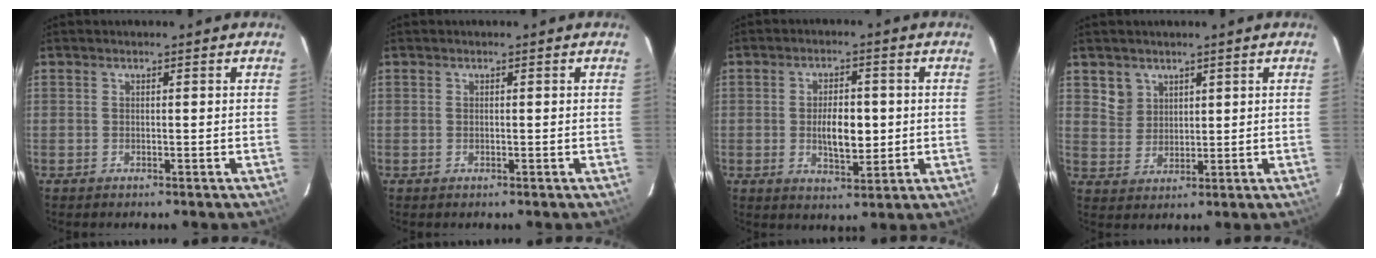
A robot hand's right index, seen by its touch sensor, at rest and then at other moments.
{"total": 0.0}
{"total": 7.3, "force": [-0.4, 3.4, 6.5], "torque": [-0.116, -0.002, 0.000]}
{"total": 4.5, "force": [2.8, 3.6, 0.5], "torque": [-0.001, 0.011, 0.060]}